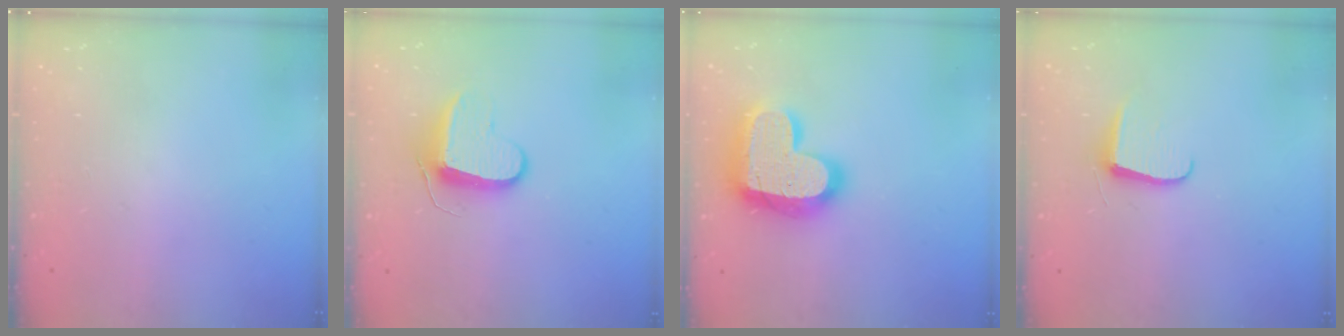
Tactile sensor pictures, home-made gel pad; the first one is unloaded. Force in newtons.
{"total": 9.5, "press": 9.5, "slide": 0.7}
{"total": 22.1, "press": 22.0, "slide": 1.5}
{"total": 6.2, "press": 6.2, "slide": 0.7}